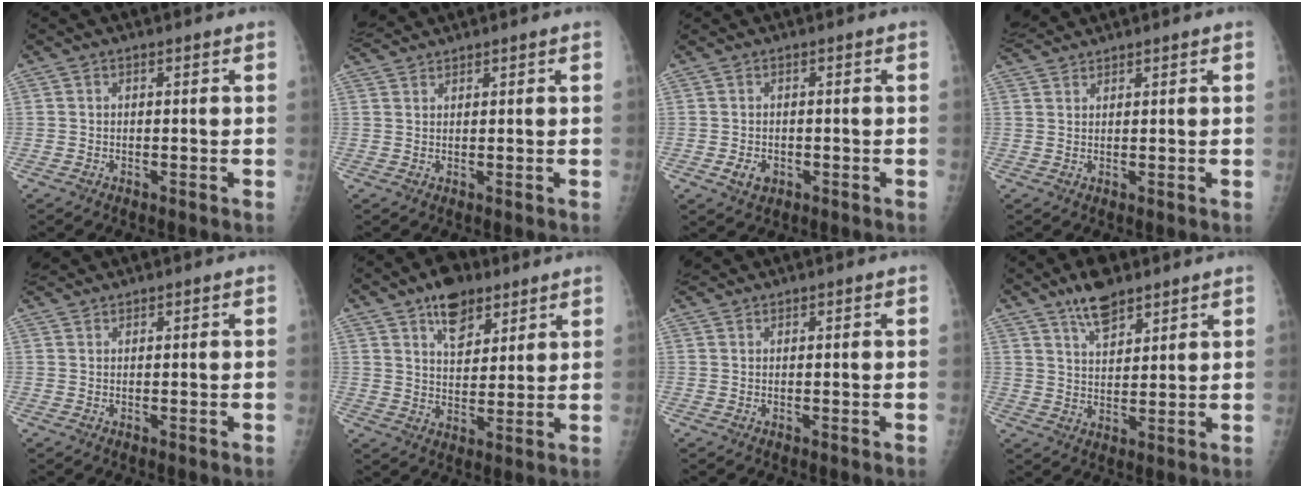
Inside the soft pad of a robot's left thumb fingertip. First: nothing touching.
{"total": 3.7, "force": [3.6, 0.1, 0.7], "torque": [-0.019, 0.015, 0.075]}
{"total": 2.3, "force": [-0.6, 1.9, 1.2], "torque": [-0.012, 0.000, -0.002]}
{"total": 4.3, "force": [4.2, 0.4, 0.9], "torque": [-0.023, 0.014, 0.088]}
{"total": 2.5, "force": [2.5, 0.1, 0.4], "torque": [-0.012, 0.016, 0.053]}
{"total": 9.5, "force": [6.1, 5.1, 5.2], "torque": [-0.057, -0.032, 0.101]}
{"total": 2.1, "force": [2.1, 0.2, 0.3], "torque": [-0.007, 0.016, 0.043]}
{"total": 7.5, "force": [5.6, 2.9, 4.0], "torque": [-0.050, -0.032, 0.101]}